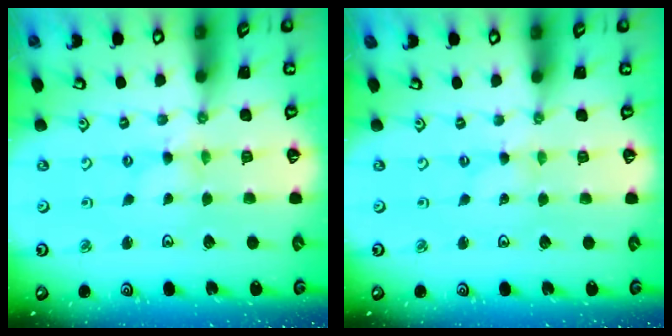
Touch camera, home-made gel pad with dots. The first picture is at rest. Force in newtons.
{"total": 0.0}